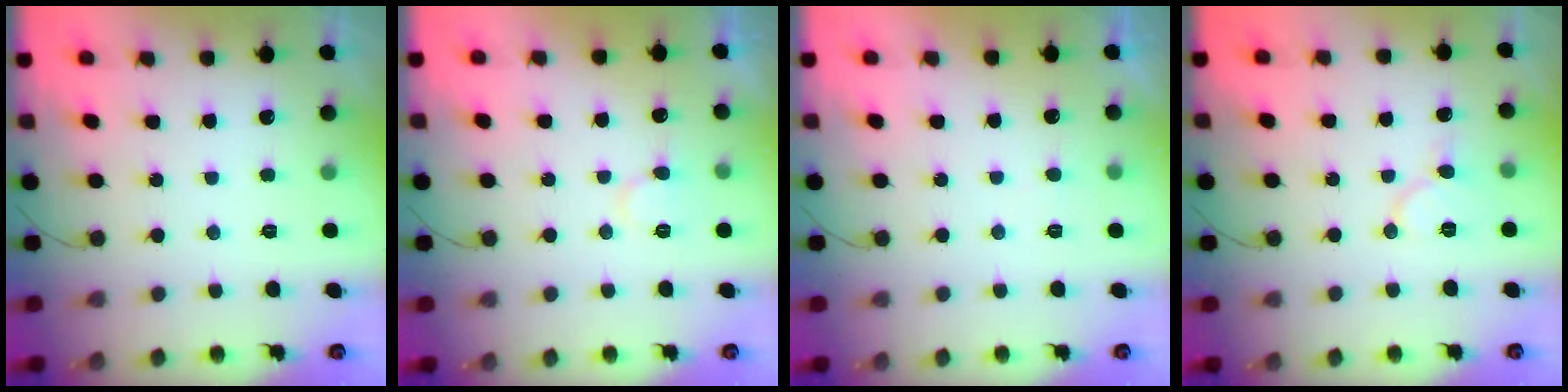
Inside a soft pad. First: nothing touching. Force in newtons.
{"total": 7.7, "press": 7.7, "slide": 0.4}
{"total": 3.3, "press": 3.3, "slide": 0.2}
{"total": 7.6, "press": 7.5, "slide": 0.8}